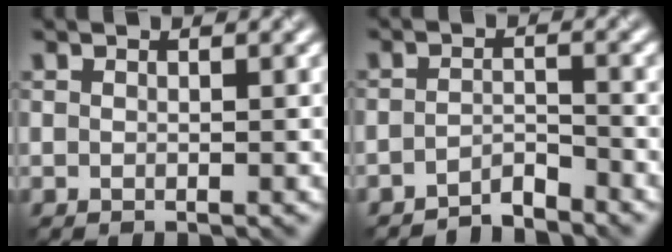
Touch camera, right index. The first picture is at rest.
{"total": 2.3, "force": [-2.2, 0.3, 0.5], "torque": [-0.007, 0.006, -0.045]}